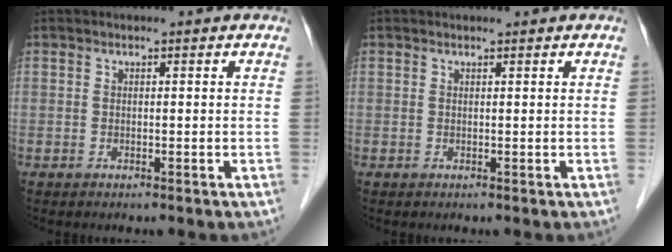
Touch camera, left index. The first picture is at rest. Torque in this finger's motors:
{"motor_torque": [0.14, -0.07, 0.05, 0.02]}